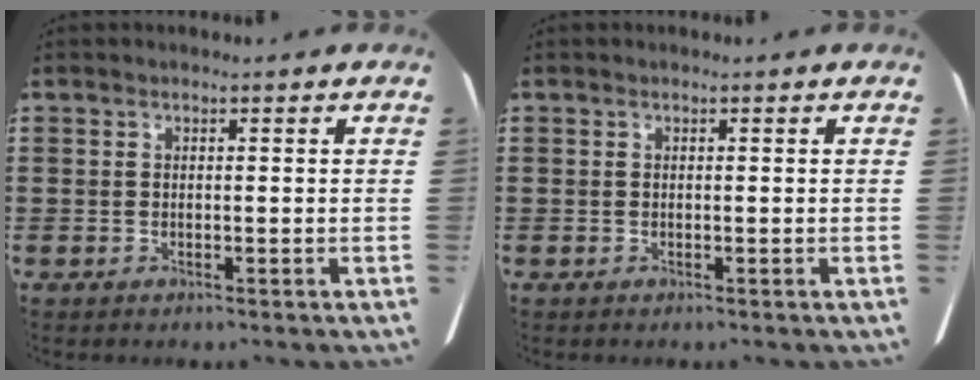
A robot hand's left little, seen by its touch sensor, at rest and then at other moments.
{"total": 0.0}